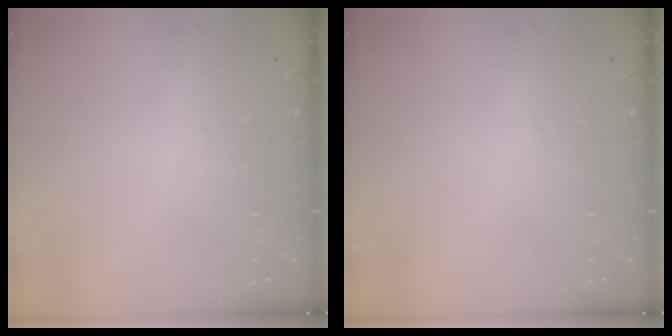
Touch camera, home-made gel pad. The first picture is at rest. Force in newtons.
{"total": 0.0}